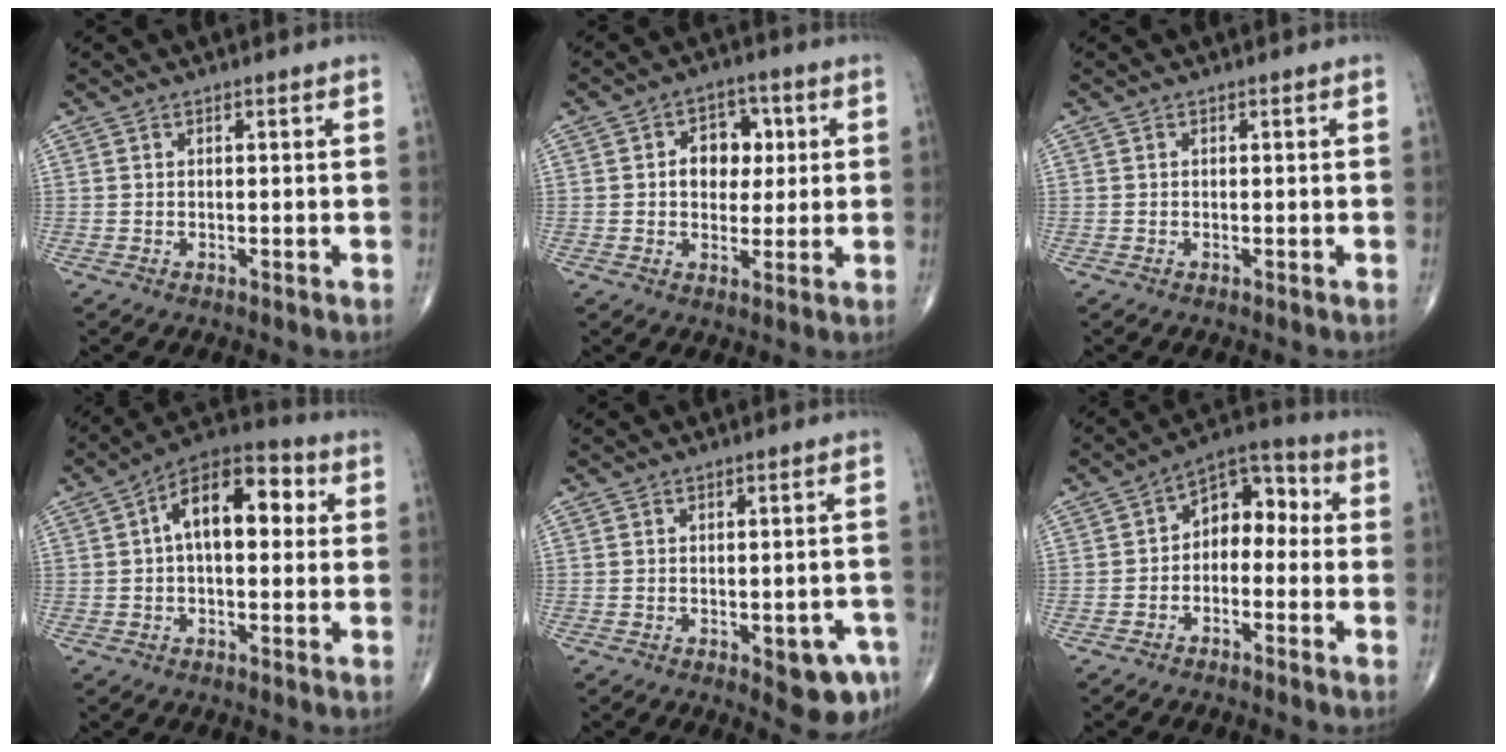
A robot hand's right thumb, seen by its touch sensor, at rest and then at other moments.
{"total": 7.8, "force": [1.2, 5.8, 5.1], "torque": [-0.031, 0.007, 0.016]}
{"total": 0.0}
{"total": 13.2, "force": [2.3, 6.9, 11.0], "torque": [-0.156, 0.036, 0.024]}
{"total": 7.1, "force": [-3.2, 2.9, 5.7], "torque": [-0.050, 0.011, -0.030]}
{"total": 8.6, "force": [-0.7, 5.8, 6.3], "torque": [-0.058, 0.045, -0.032]}